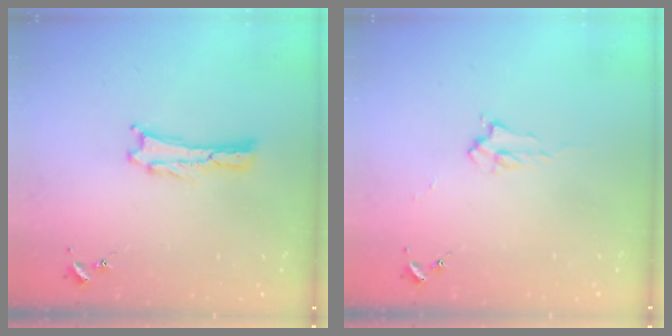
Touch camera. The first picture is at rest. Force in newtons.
{"total": 2.2, "press": 2.2, "slide": 0.4}